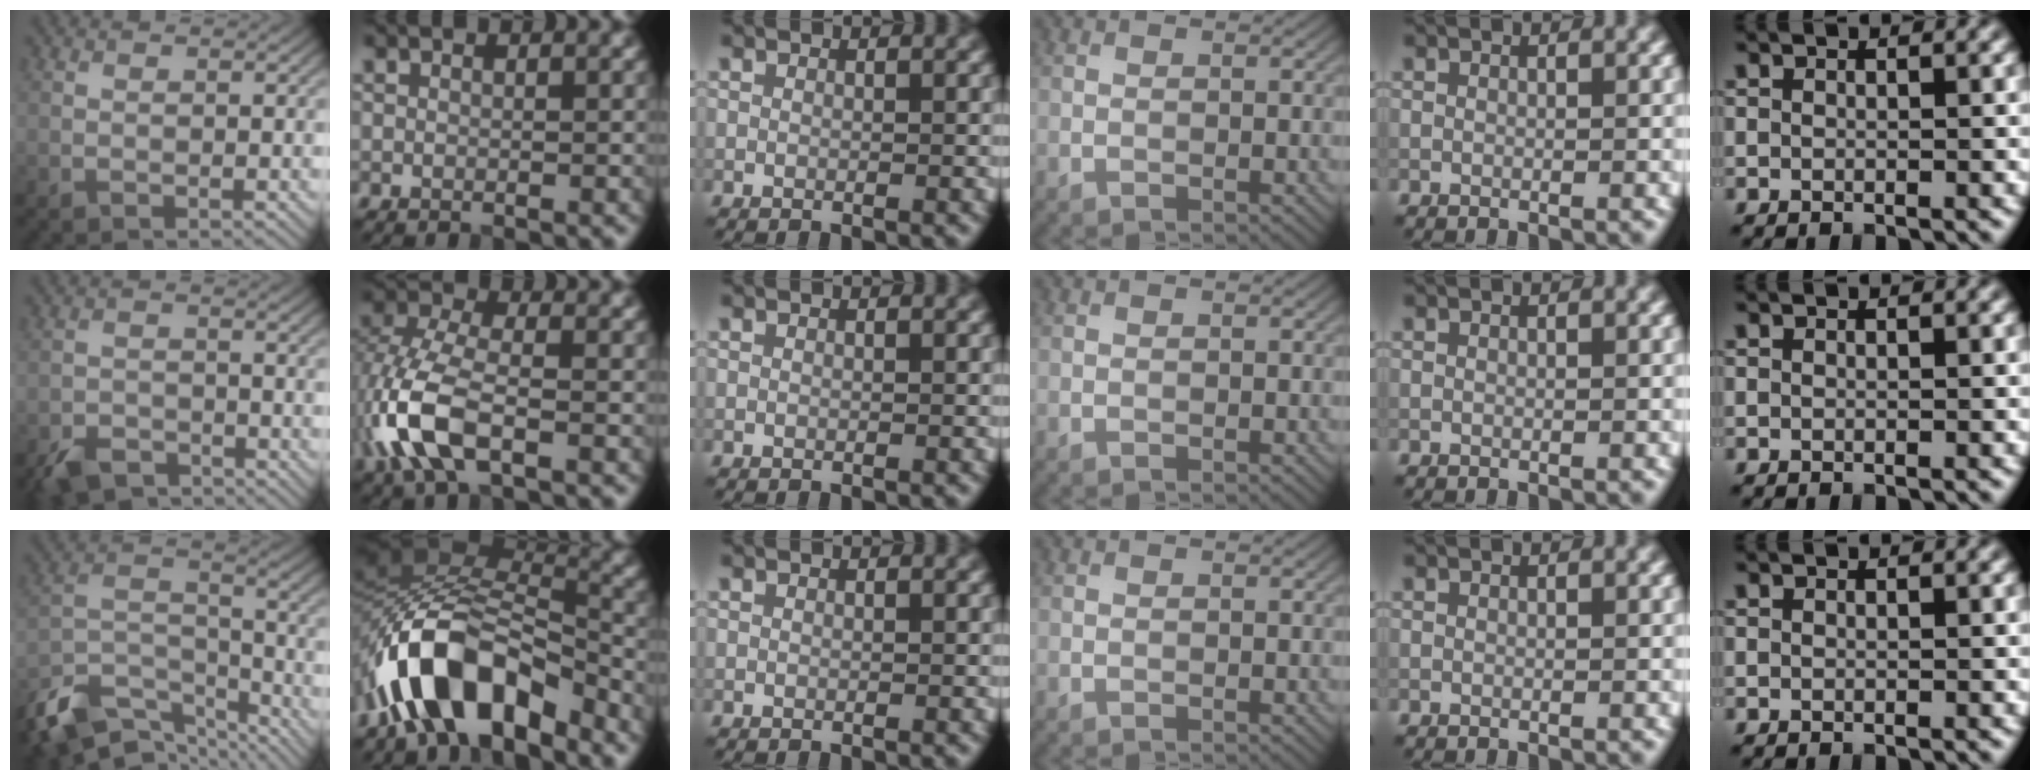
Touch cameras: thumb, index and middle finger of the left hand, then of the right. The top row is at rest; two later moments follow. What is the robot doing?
{"motion": "lift_and_place", "object": "coin"}